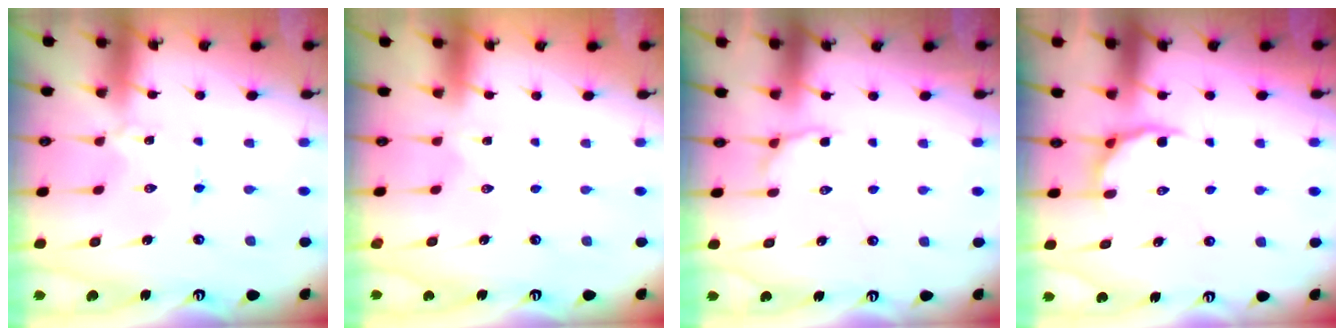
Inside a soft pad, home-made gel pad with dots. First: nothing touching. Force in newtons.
{"total": 0.9, "press": 0.9, "slide": 0.1}
{"total": 4.7, "press": 4.4, "slide": 1.6}
{"total": 5.8, "press": 5.2, "slide": 2.4}